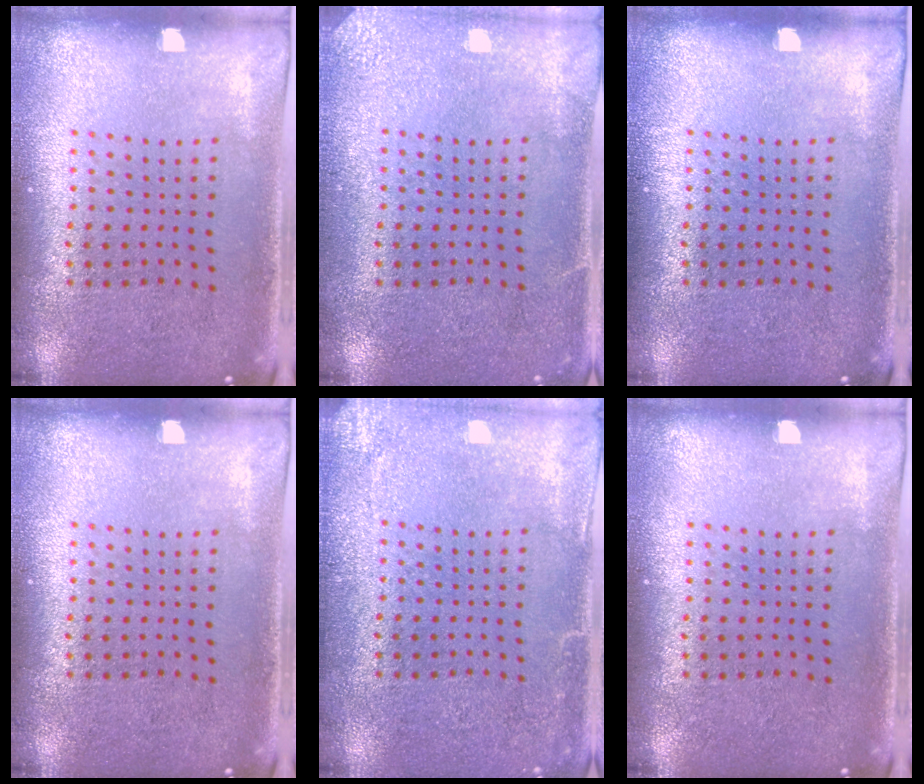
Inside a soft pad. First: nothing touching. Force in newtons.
{"total": 2.7, "press": 2.6, "slide": 0.2}
{"total": 0.0}
{"total": 0.0}
{"total": 2.6, "press": 2.6, "slide": 0.3}
{"total": 0.0}